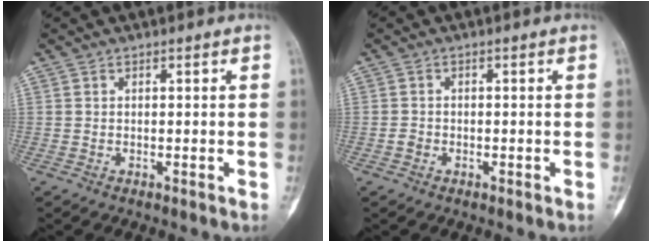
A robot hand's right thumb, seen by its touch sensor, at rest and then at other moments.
{"total": 1.2, "force": [-0.5, 1.0, 0.4], "torque": [-0.004, 0.004, -0.012]}